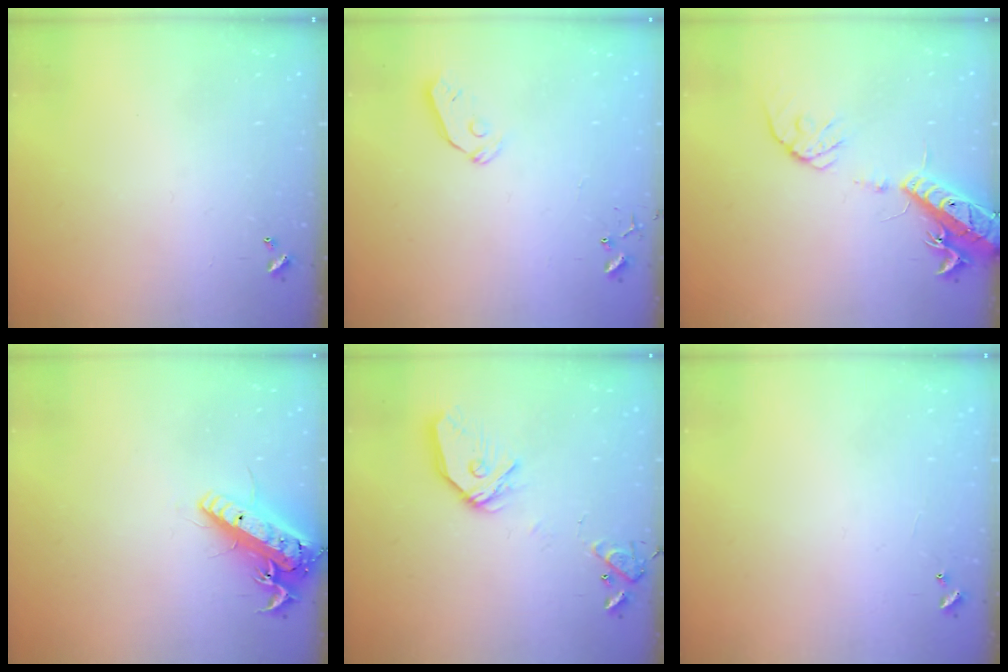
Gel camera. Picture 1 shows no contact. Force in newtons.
{"total": 5.6, "press": 5.6, "slide": 0.7}
{"total": 16.0, "press": 15.7, "slide": 3.3}
{"total": 17.6, "press": 17.2, "slide": 3.6}
{"total": 14.7, "press": 14.6, "slide": 1.9}
{"total": 4.7, "press": 4.7, "slide": 0.4}